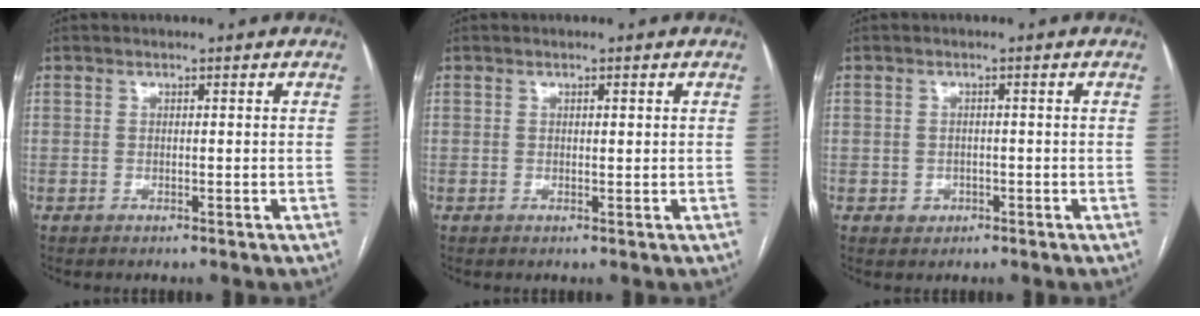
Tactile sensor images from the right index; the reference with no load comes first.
{"total": 0.7, "force": [0.3, 0.2, 0.6], "torque": [-0.010, 0.000, 0.004]}
{"total": 2.0, "force": [-0.8, 1.9, 0.4], "torque": [-0.001, 0.007, -0.008]}